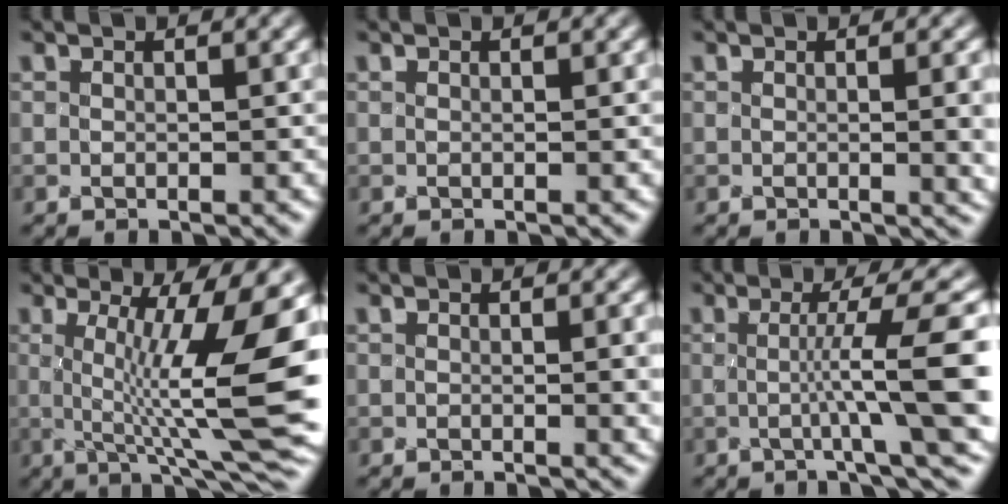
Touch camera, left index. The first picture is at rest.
{"total": 0.0}
{"total": 3.6, "force": [-0.2, 1.5, 3.3], "torque": [-0.014, 0.009, 0.009]}
{"total": 12.6, "force": [0.3, 2.6, 12.3], "torque": [-0.176, 0.010, 0.020]}
{"total": 2.0, "force": [-0.1, 0.7, 1.9], "torque": [-0.012, 0.003, 0.007]}
{"total": 7.8, "force": [-1.0, 1.0, 7.6], "torque": [-0.104, 0.008, -0.001]}